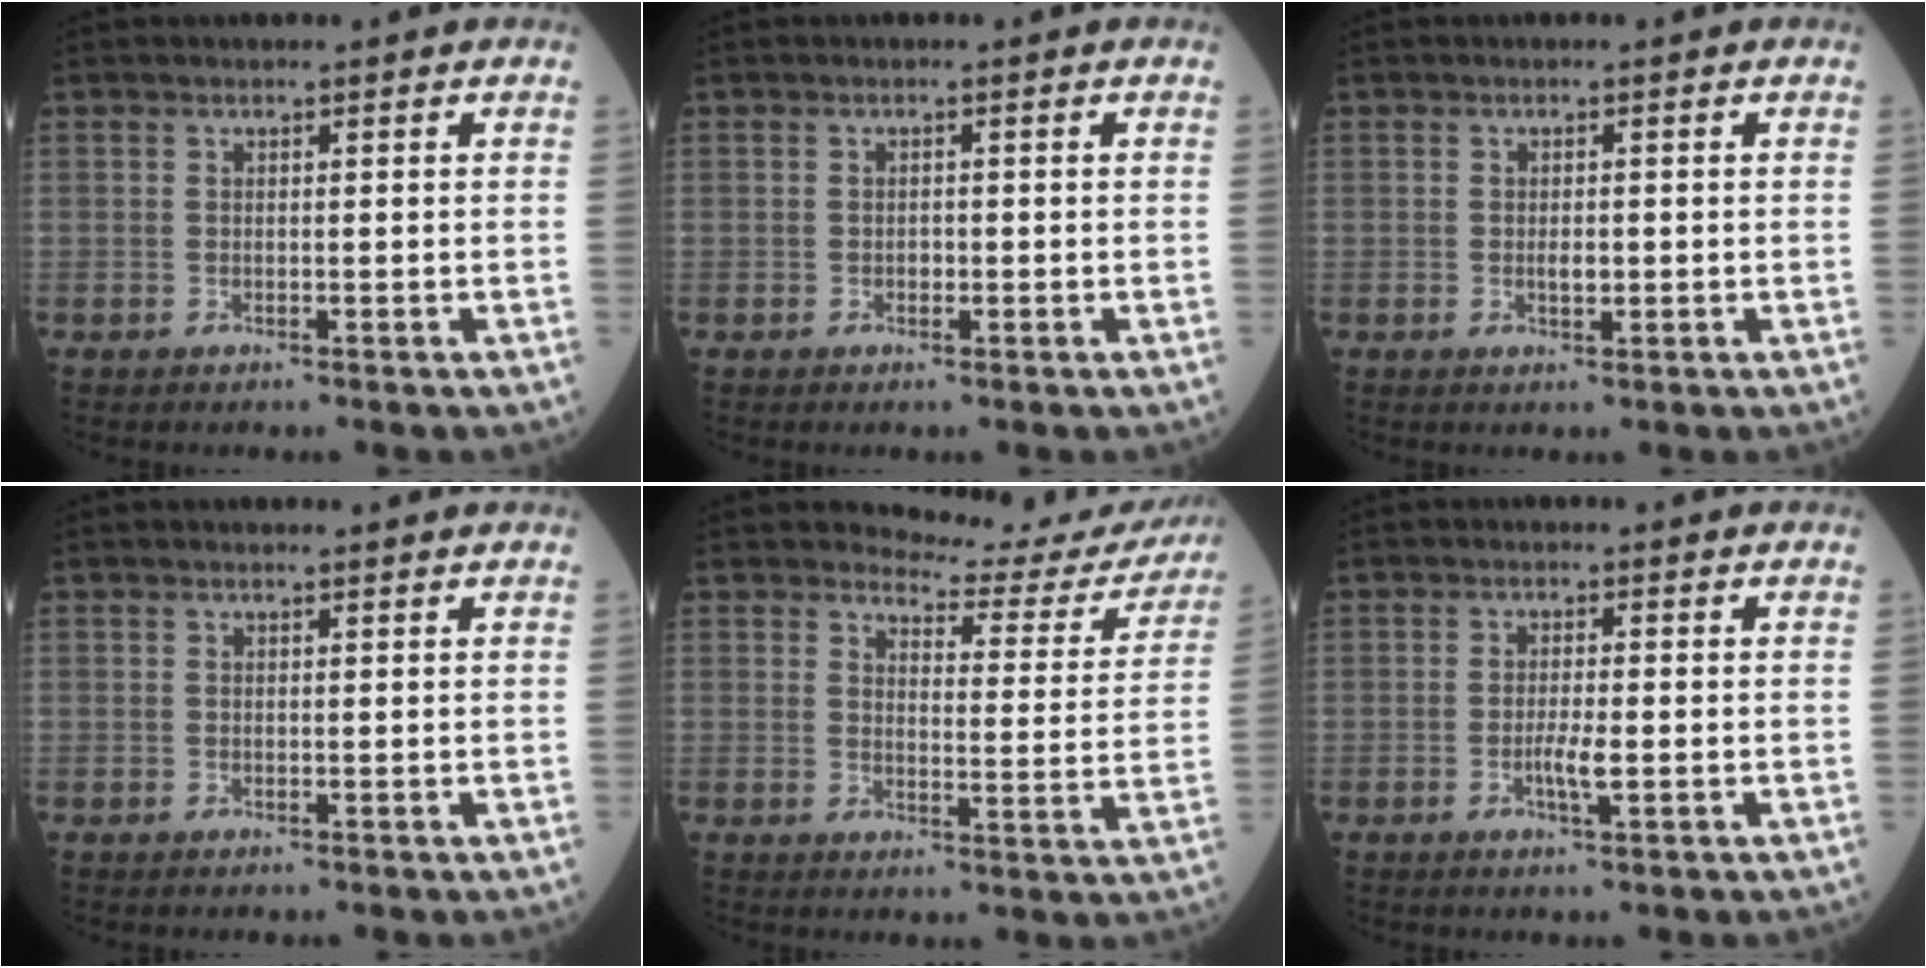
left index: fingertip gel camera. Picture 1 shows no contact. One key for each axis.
{"total": 0.6, "fx": -0.3, "fy": 0.4, "fz": 0.3, "tx": 0.000, "ty": 0.000, "tz": -0.007}
{"total": 1.3, "fx": -0.2, "fy": 0.6, "fz": 1.1, "tx": -0.015, "ty": -0.003, "tz": -0.001}
{"total": 0.5, "fx": 0.5, "fy": 0.1, "fz": 0.2, "tx": -0.006, "ty": 0.002, "tz": 0.008}
{"total": 12.4, "fx": 12.3, "fy": 1.7, "fz": 0.5, "tx": 0.013, "ty": -0.066, "tz": 0.129}
{"total": 2.5, "fx": -0.8, "fy": 0.3, "fz": 2.4, "tx": -0.042, "ty": -0.004, "tz": -0.012}